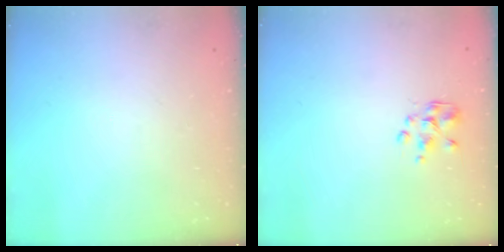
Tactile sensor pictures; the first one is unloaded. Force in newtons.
{"total": 2.3, "press": 2.1, "slide": 0.8}